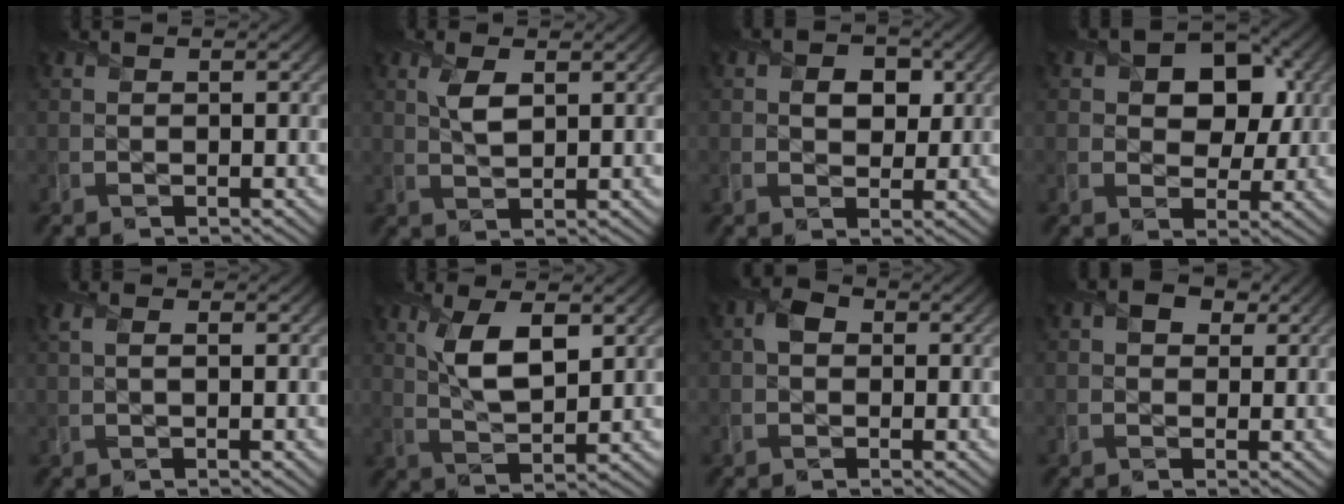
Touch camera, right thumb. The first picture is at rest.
{"total": 2.9, "force": [1.1, 1.2, 2.4], "torque": [-0.056, 0.001, 0.025]}
{"total": 3.4, "force": [0.7, 2.6, 2.1], "torque": [-0.036, -0.001, 0.006]}
{"total": 7.8, "force": [2.0, 5.7, 5.0], "torque": [-0.074, 0.004, 0.023]}
{"total": 1.5, "force": [0.4, 0.3, 1.4], "torque": [-0.028, 0.006, 0.006]}
{"total": 7.0, "force": [2.6, 2.9, 5.9], "torque": [-0.122, -0.001, 0.050]}
{"total": 2.0, "force": [-0.1, 1.8, 1.0], "torque": [-0.019, 0.002, -0.009]}
{"total": 2.6, "force": [0.7, 2.1, 1.3], "torque": [-0.022, -0.002, 0.003]}